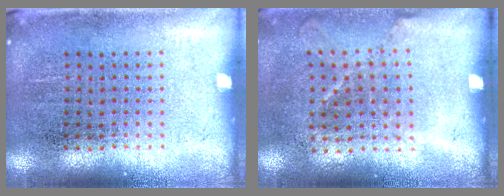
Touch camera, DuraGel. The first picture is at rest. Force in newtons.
{"total": 1.2, "press": 0.9, "slide": 0.9}